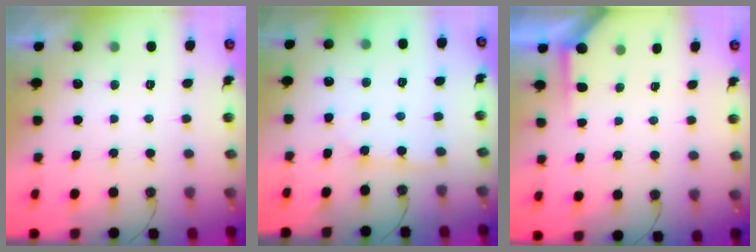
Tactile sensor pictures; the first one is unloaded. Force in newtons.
{"total": 2.2, "press": 2.2, "slide": 0.2}
{"total": 2.5, "press": 2.5, "slide": 0.3}